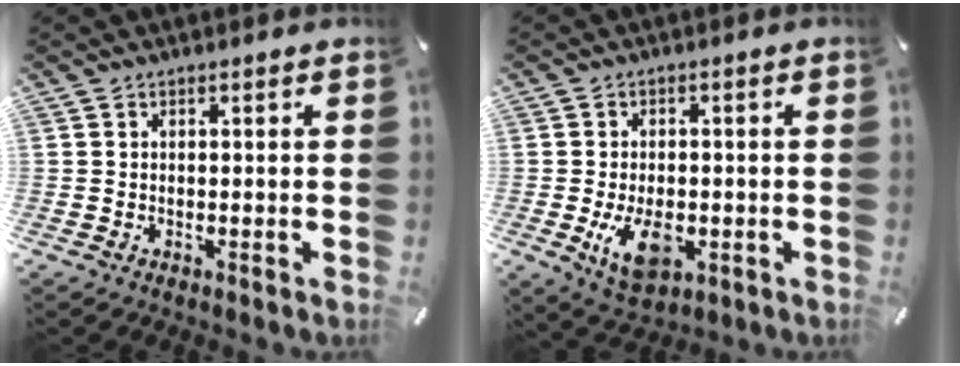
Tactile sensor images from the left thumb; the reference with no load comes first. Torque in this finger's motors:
{"motor_torque": [-0.02, 1.59, -0.05, -0.05, -0.01]}